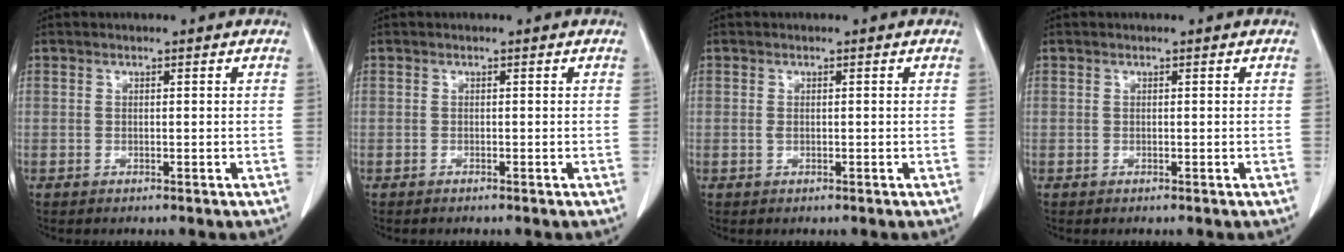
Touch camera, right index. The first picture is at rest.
{"total": 0.0}
{"total": 0.5, "force": [0.0, 0.3, 0.5], "torque": [-0.008, 0.001, 0.001]}
{"total": 0.0}